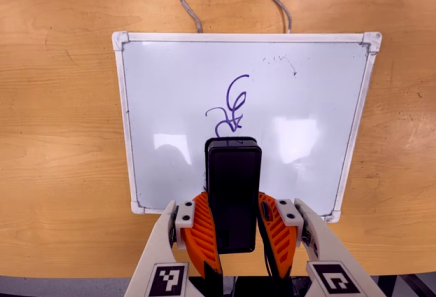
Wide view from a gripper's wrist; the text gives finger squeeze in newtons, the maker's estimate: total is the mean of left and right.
{"total": 8.8, "left": 7.2, "right": 10.4}